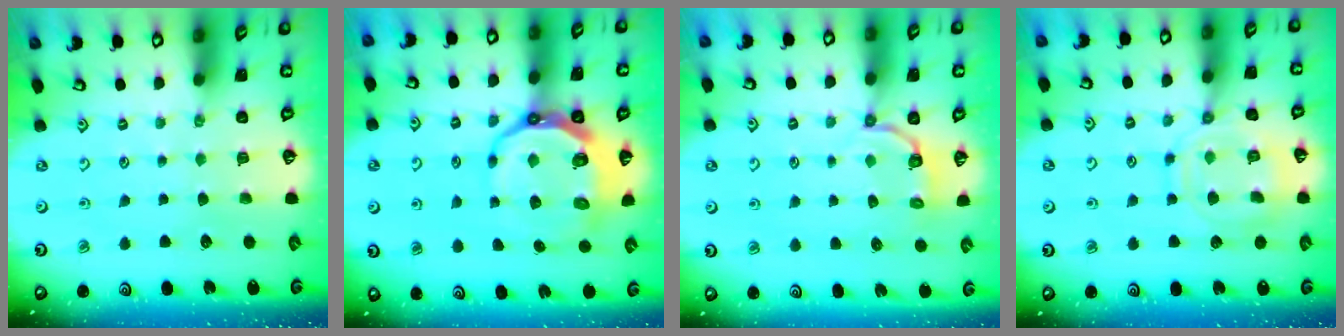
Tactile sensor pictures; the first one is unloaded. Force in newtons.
{"total": 11.5, "press": 11.0, "slide": 3.6}
{"total": 4.2, "press": 2.9, "slide": 3.0}
{"total": 13.2, "press": 13.1, "slide": 1.2}